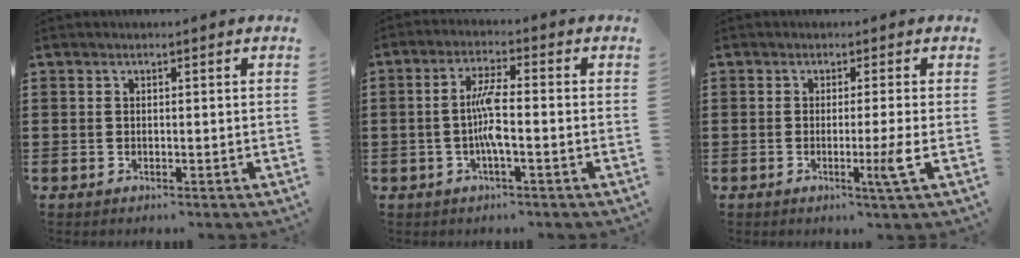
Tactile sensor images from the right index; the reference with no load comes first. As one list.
[{"total": 5.5, "force": [-1.0, 0.9, 5.3], "torque": [-0.110, -0.001, -0.025]}, {"total": 4.1, "force": [-1.1, -0.9, 3.8], "torque": [-0.063, -0.021, -0.020]}]